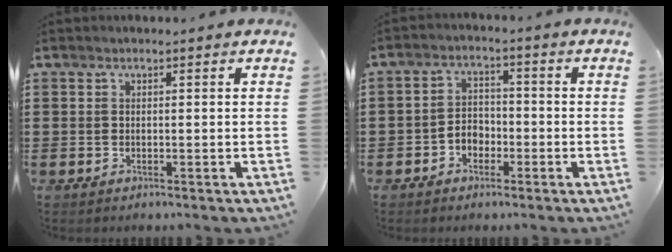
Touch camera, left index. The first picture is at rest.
{"total": 3.1, "force": [-1.8, 2.2, 1.3], "torque": [-0.029, 0.009, -0.040]}